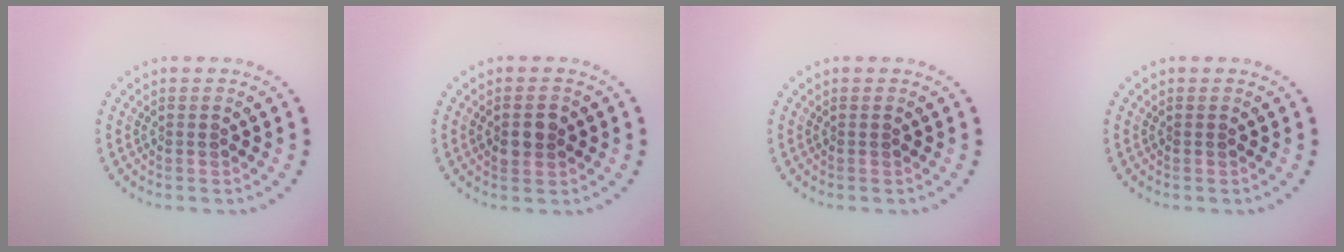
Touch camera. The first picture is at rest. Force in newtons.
{"total": 2.4, "press": 2.4, "slide": 0.1}
{"total": 0.0}
{"total": 0.0}